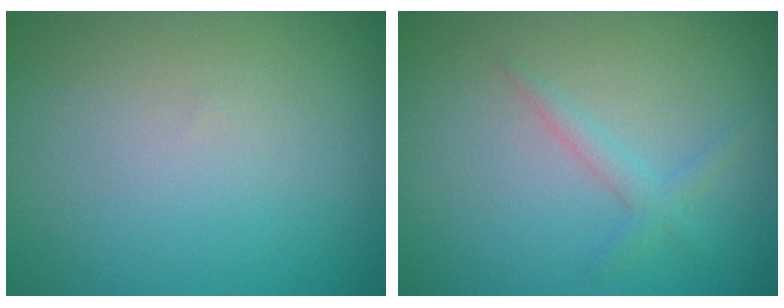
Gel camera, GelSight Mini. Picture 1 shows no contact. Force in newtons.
{"total": 1.4, "press": 1.4, "slide": 0.1}